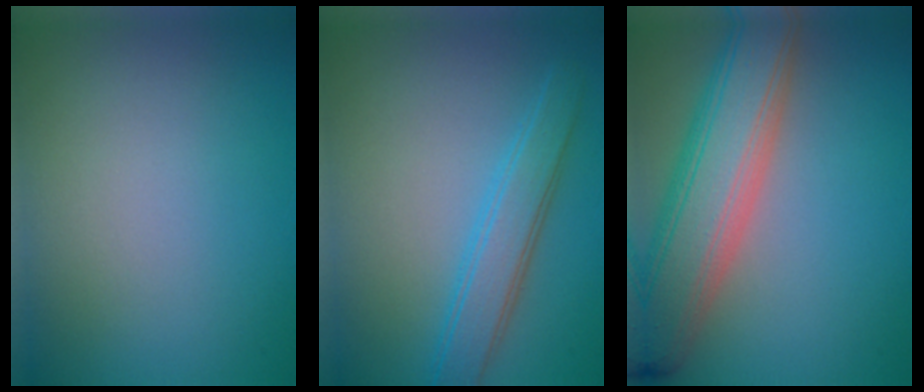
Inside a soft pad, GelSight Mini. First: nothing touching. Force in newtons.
{"total": 3.7, "press": 3.7, "slide": 0.0}
{"total": 8.7, "press": 8.7, "slide": 0.5}